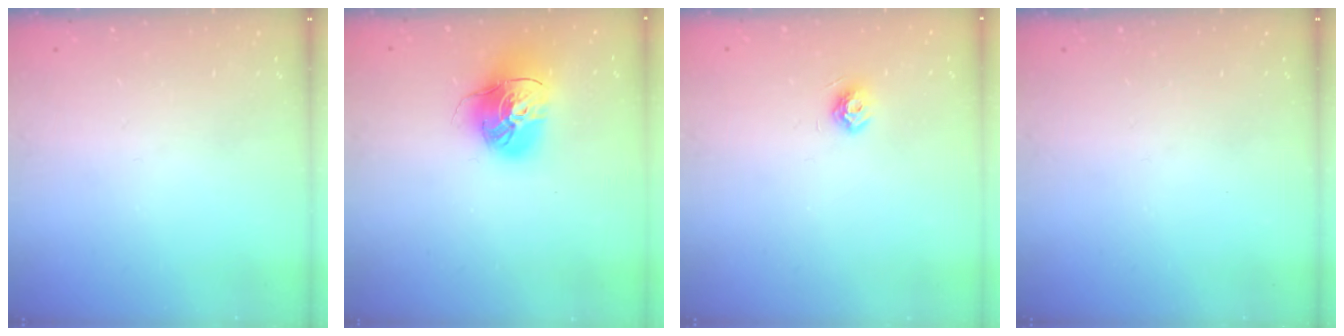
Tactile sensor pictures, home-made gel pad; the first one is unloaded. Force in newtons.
{"total": 16.2, "press": 16.1, "slide": 2.0}
{"total": 7.6, "press": 7.5, "slide": 1.1}
{"total": 0.0}